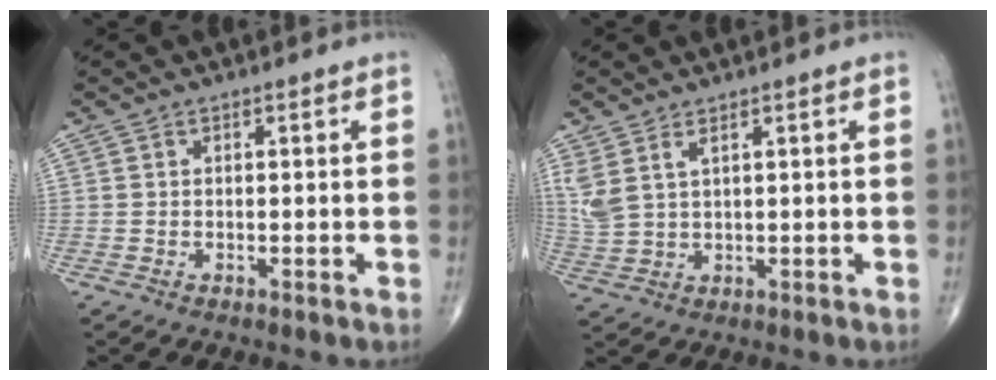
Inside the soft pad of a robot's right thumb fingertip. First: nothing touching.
{"total": 4.9, "force": [2.6, 1.8, 3.8], "torque": [-0.100, -0.007, 0.065]}